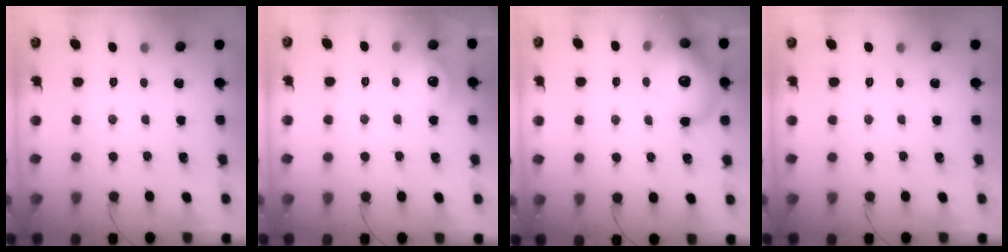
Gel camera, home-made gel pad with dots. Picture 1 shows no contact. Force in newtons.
{"total": 9.1, "press": 9.0, "slide": 1.5}
{"total": 17.8, "press": 17.6, "slide": 2.4}
{"total": 0.0}